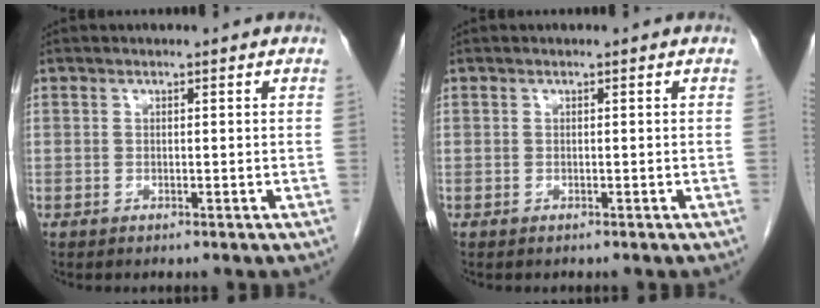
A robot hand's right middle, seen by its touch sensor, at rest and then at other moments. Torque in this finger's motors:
{"motor_torque": [-0.40, -0.19, -0.04, 0.01]}